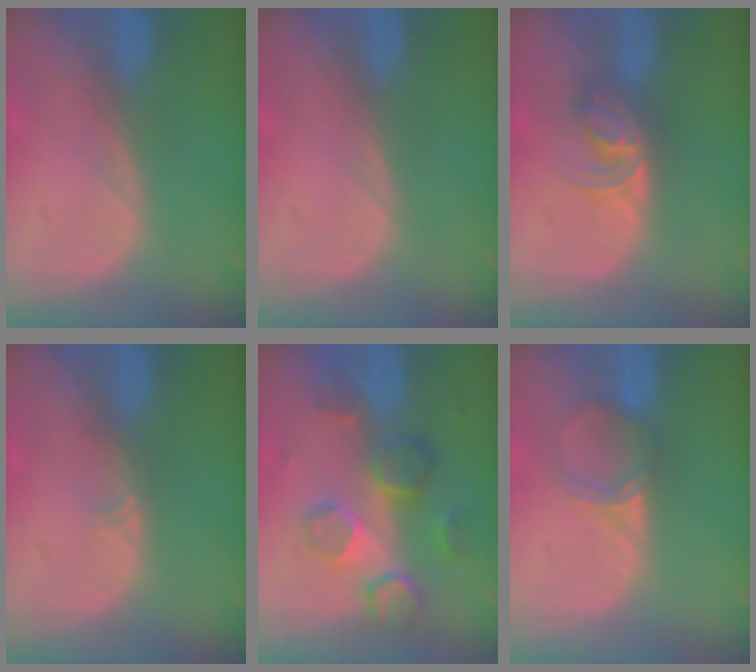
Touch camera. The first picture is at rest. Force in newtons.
{"total": 0.0}
{"total": 5.6, "press": 4.9, "slide": 2.8}
{"total": 1.1, "press": 1.1, "slide": 0.1}
{"total": 8.6, "press": 7.7, "slide": 3.8}
{"total": 3.7, "press": 3.4, "slide": 1.6}